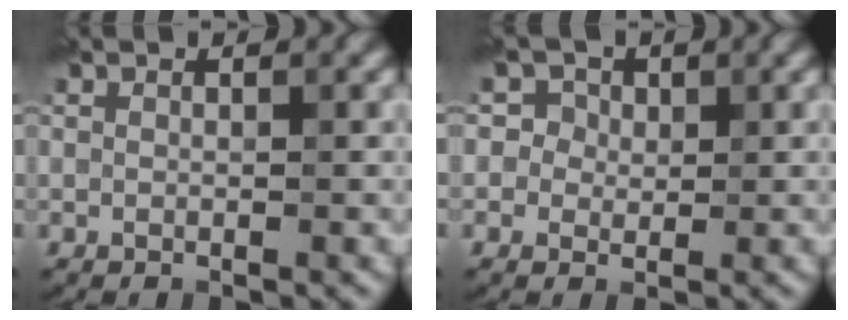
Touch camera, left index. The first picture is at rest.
{"total": 3.4, "force": [1.5, 2.9, 1.2], "torque": [-0.005, 0.010, 0.008]}